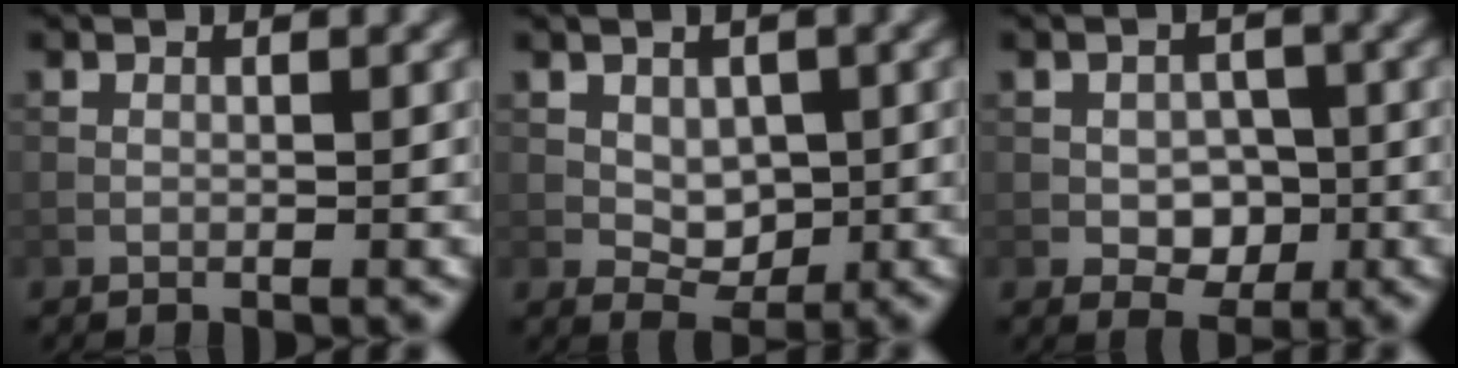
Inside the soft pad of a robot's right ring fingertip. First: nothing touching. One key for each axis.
{"total": 2.9, "fx": 0.4, "fy": 2.2, "fz": 1.8, "tx": -0.031, "ty": -0.005, "tz": 0.011}
{"total": 3.3, "fx": -0.6, "fy": 2.5, "fz": 2.1, "tx": -0.029, "ty": -0.002, "tz": -0.010}